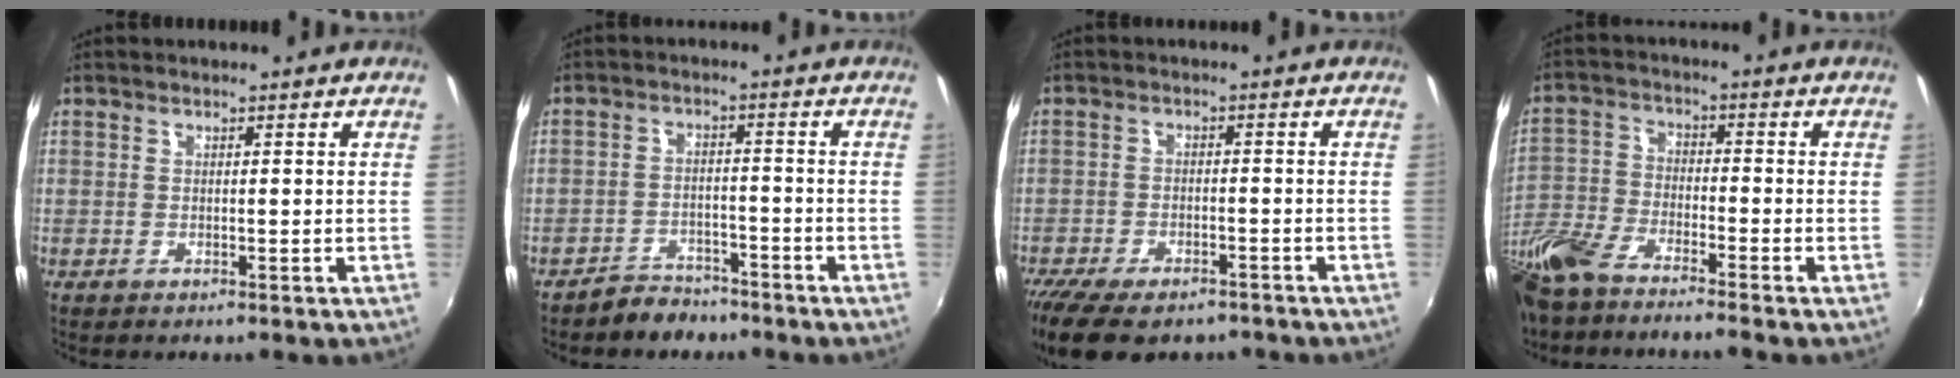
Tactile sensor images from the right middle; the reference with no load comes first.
{"total": 5.1, "force": [-4.5, 2.4, 0.7], "torque": [-0.028, 0.014, -0.068]}
{"total": 13.4, "force": [-10.2, 5.3, 6.8], "torque": [-0.156, -0.036, -0.165]}
{"total": 12.0, "force": [-9.6, 3.1, 6.6], "torque": [-0.161, -0.018, -0.194]}